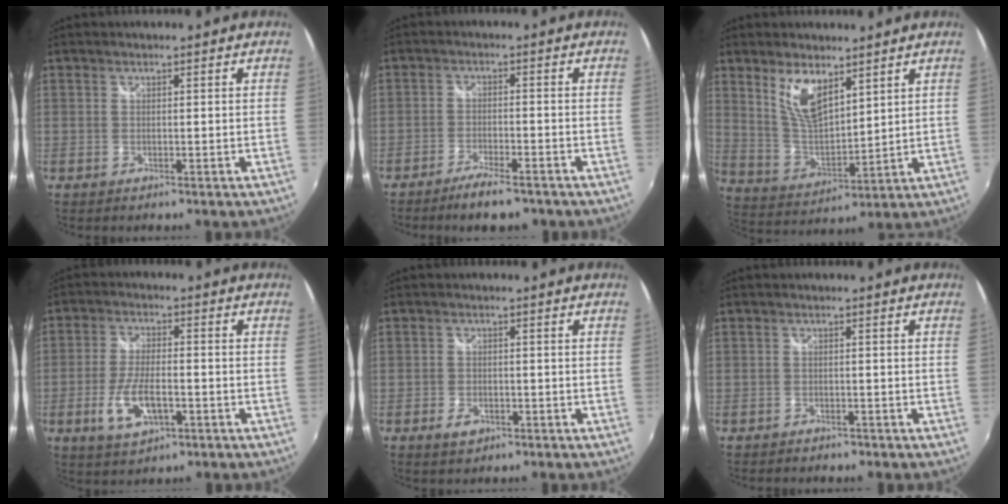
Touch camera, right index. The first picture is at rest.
{"total": 6.6, "force": [-5.2, 1.6, 3.7], "torque": [-0.088, -0.007, -0.090]}
{"total": 9.8, "force": [5.8, 4.0, 6.8], "torque": [-0.127, -0.004, 0.121]}
{"total": 8.7, "force": [-3.1, 3.6, 7.3], "torque": [-0.153, -0.008, -0.054]}
{"total": 3.1, "force": [-1.7, 2.0, 1.6], "torque": [-0.035, -0.004, -0.029]}
{"total": 2.3, "force": [-1.9, 1.0, 0.6], "torque": [-0.017, -0.009, -0.030]}